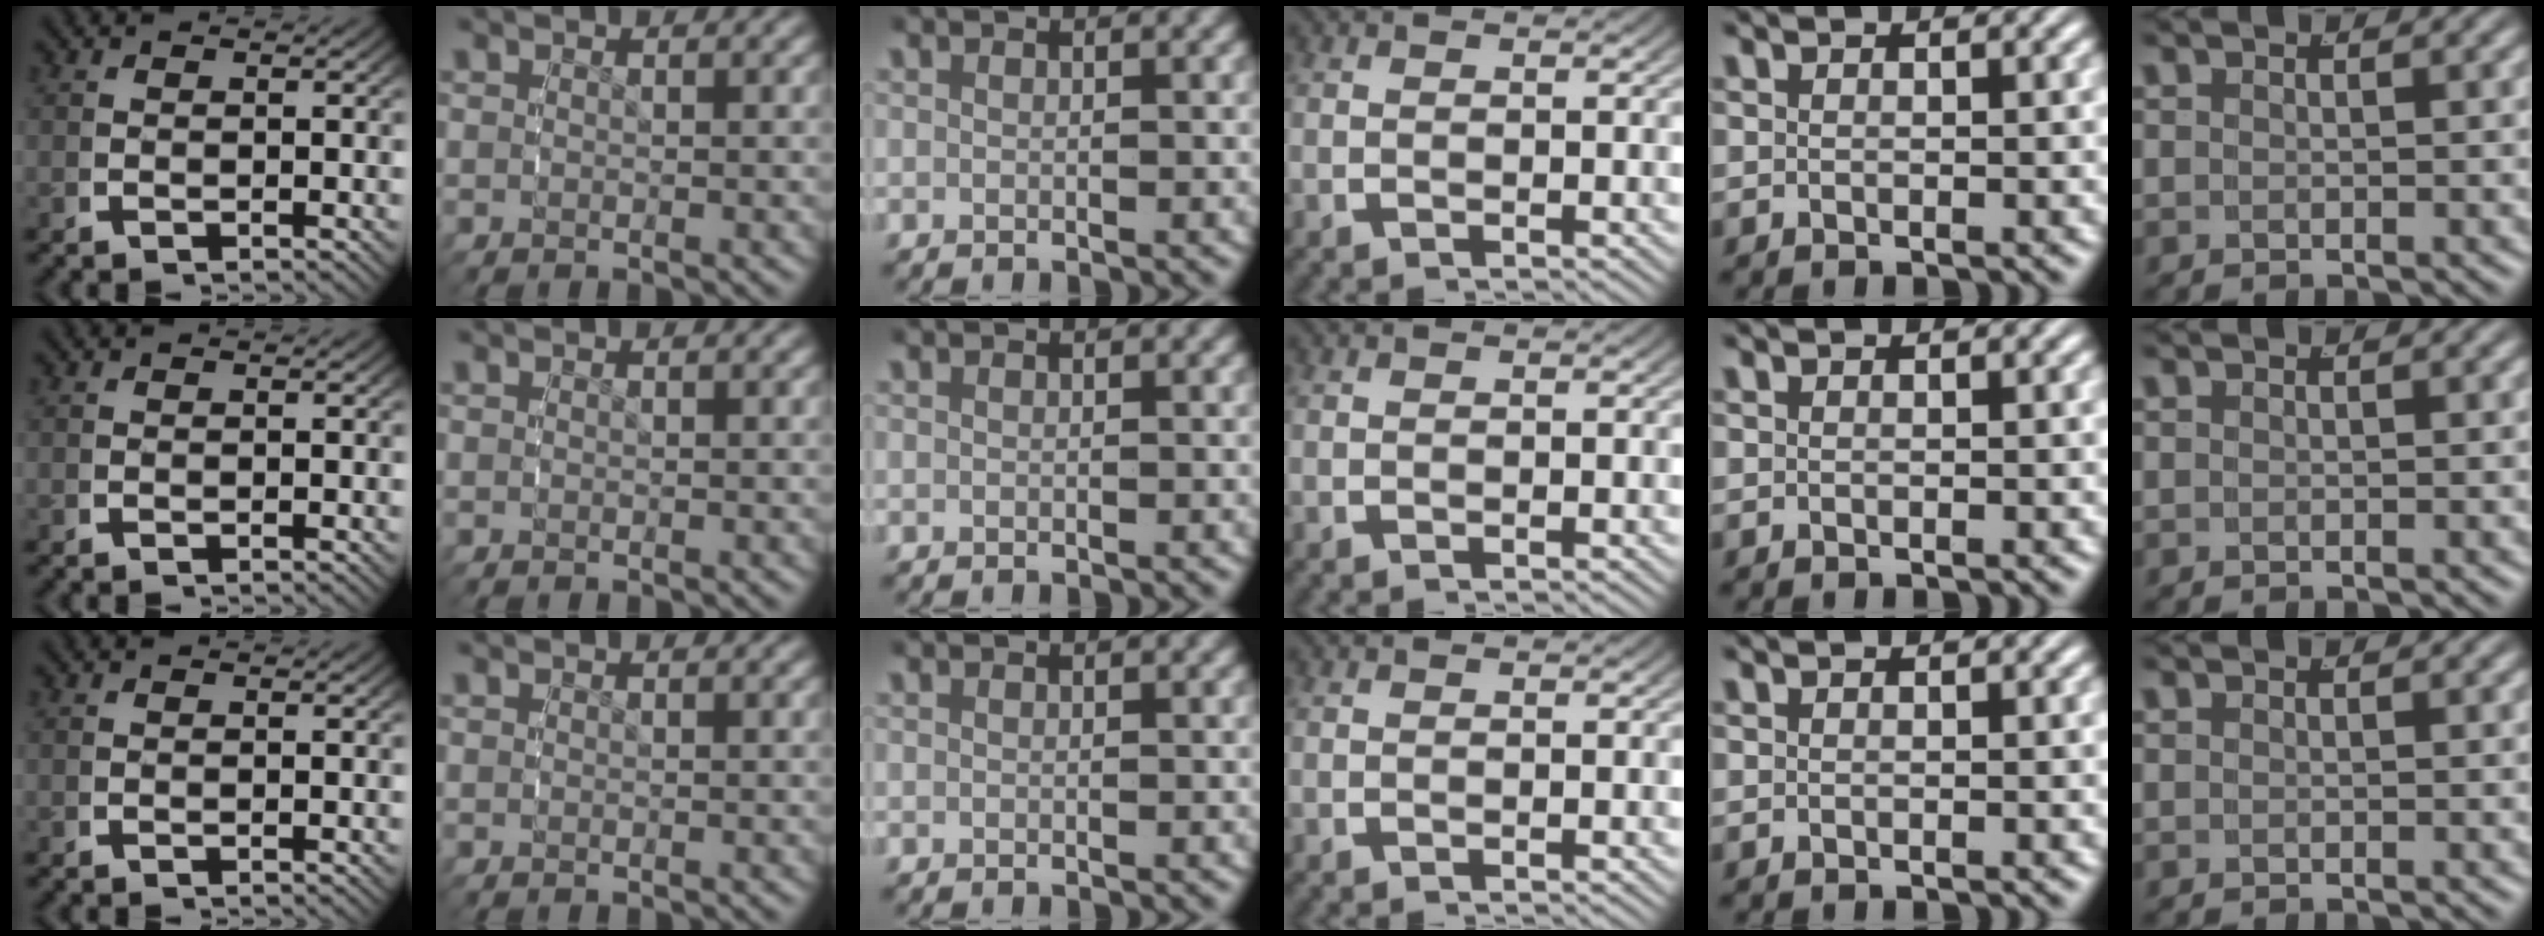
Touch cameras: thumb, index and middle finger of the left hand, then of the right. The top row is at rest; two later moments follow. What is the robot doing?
{"motion": "reach", "object": "backpack"}